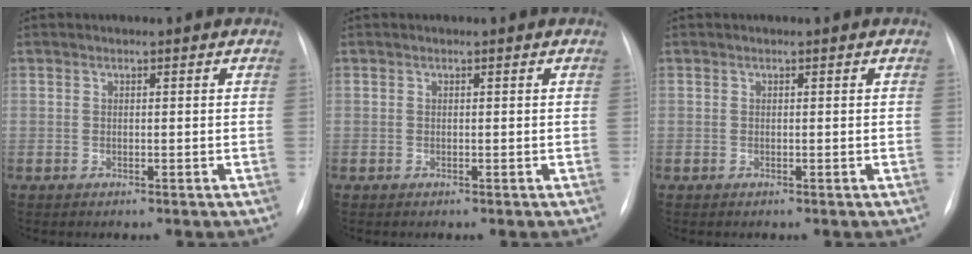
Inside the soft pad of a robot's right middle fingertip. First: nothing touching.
{"total": 0.0}
{"total": 0.0}